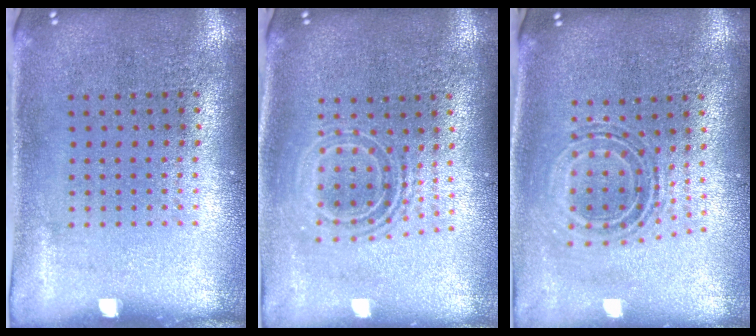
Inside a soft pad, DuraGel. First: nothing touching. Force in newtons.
{"total": 1.6, "press": 1.3, "slide": 1.0}
{"total": 0.7, "press": 0.7, "slide": 0.3}